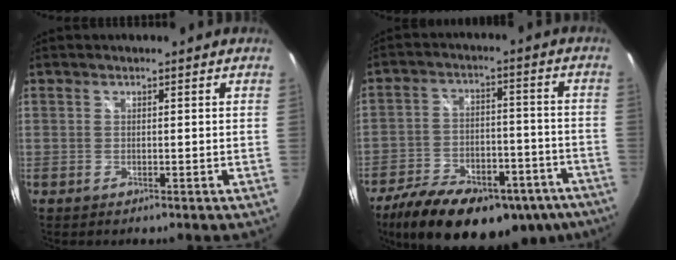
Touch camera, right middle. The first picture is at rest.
{"total": 26.3, "force": [-18.2, 12.3, 14.3], "torque": [-0.264, -0.014, -0.247]}